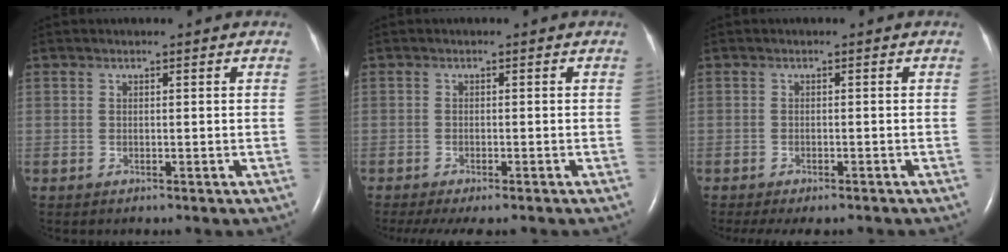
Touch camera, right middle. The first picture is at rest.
{"total": 7.8, "force": [-6.3, 1.8, 4.2], "torque": [-0.061, -0.011, -0.093]}
{"total": 6.3, "force": [-5.2, 1.9, 3.0], "torque": [-0.038, -0.007, -0.071]}